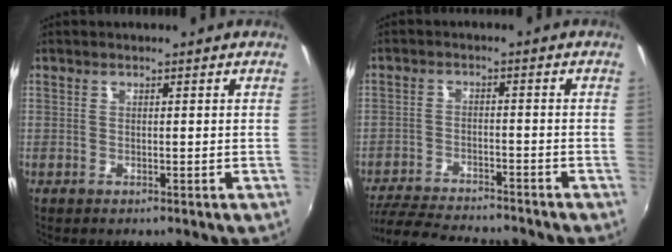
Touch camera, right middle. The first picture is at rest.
{"total": 13.9, "force": [-12.6, 2.2, 5.5], "torque": [-0.130, -0.023, -0.203]}